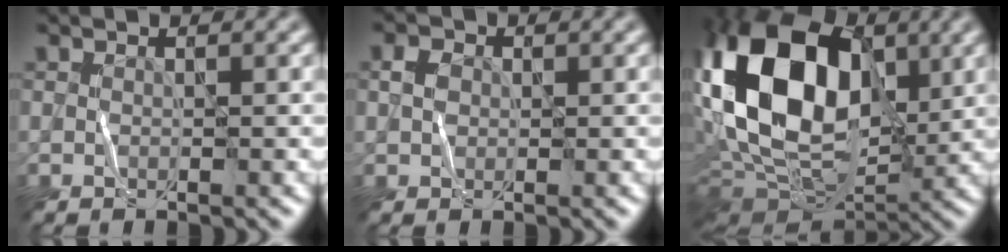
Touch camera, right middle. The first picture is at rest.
{"total": 1.5, "force": [0.1, 1.3, 0.7], "torque": [-0.014, 0.005, -0.002]}
{"total": 18.4, "force": [3.4, 11.6, 13.8], "torque": [-0.281, 0.029, 0.040]}